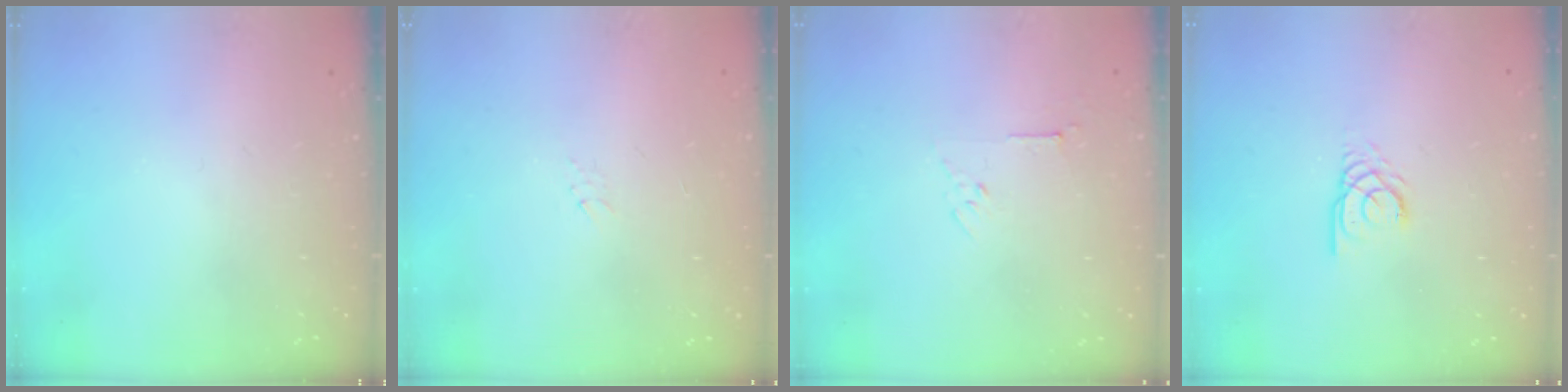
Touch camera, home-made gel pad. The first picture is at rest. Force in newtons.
{"total": 3.0, "press": 3.0, "slide": 0.1}
{"total": 3.0, "press": 3.0, "slide": 0.7}
{"total": 2.9, "press": 2.9, "slide": 0.2}